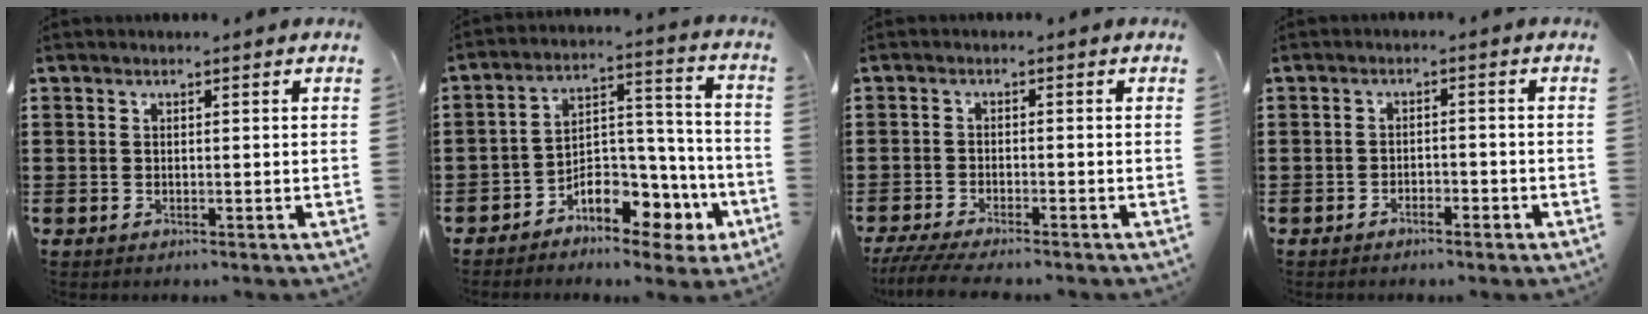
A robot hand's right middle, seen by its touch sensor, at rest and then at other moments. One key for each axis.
{"total": 8.5, "fx": -5.6, "fy": 4.6, "fz": 4.3, "tx": -0.059, "ty": 0.019, "tz": -0.099}
{"total": 3.3, "fx": -3.0, "fy": 0.0, "fz": 1.4, "tx": -0.037, "ty": -0.011, "tz": -0.062}
{"total": 1.7, "fx": -1.6, "fy": 0.3, "fz": 0.6, "tx": -0.014, "ty": 0.001, "tz": -0.032}